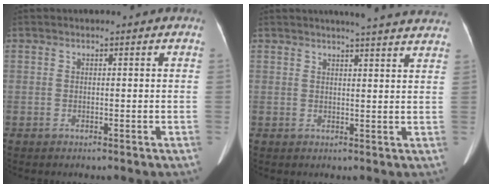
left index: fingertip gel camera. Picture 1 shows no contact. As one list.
[{"total": 13.4, "force": [12.5, 0.6, 5.0], "torque": [-0.059, -0.010, 0.134]}]